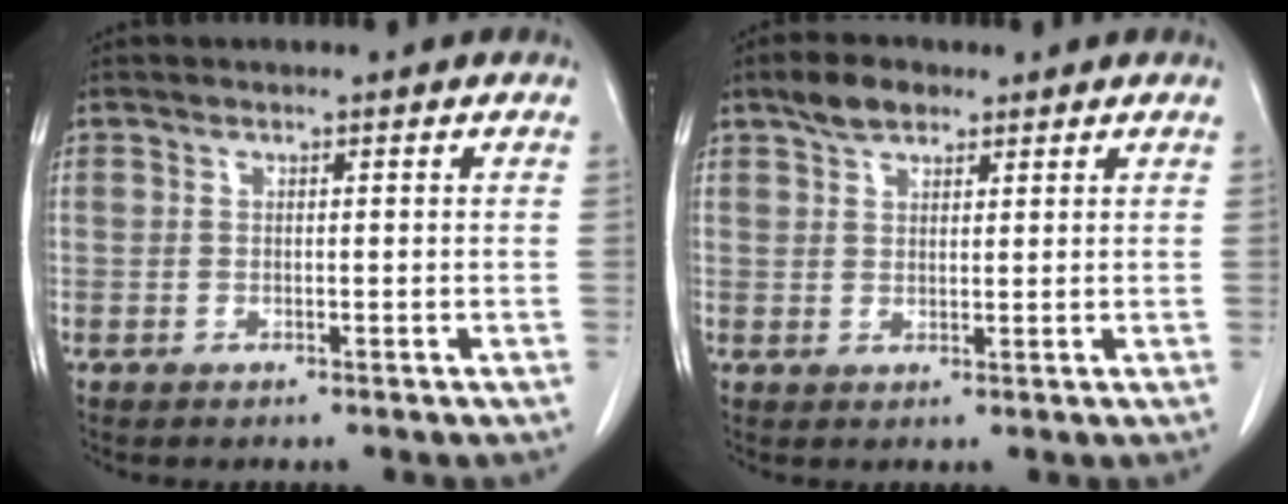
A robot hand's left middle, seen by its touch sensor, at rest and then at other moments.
{"total": 3.9, "force": [2.8, 1.8, 1.9], "torque": [-0.042, 0.009, 0.052]}